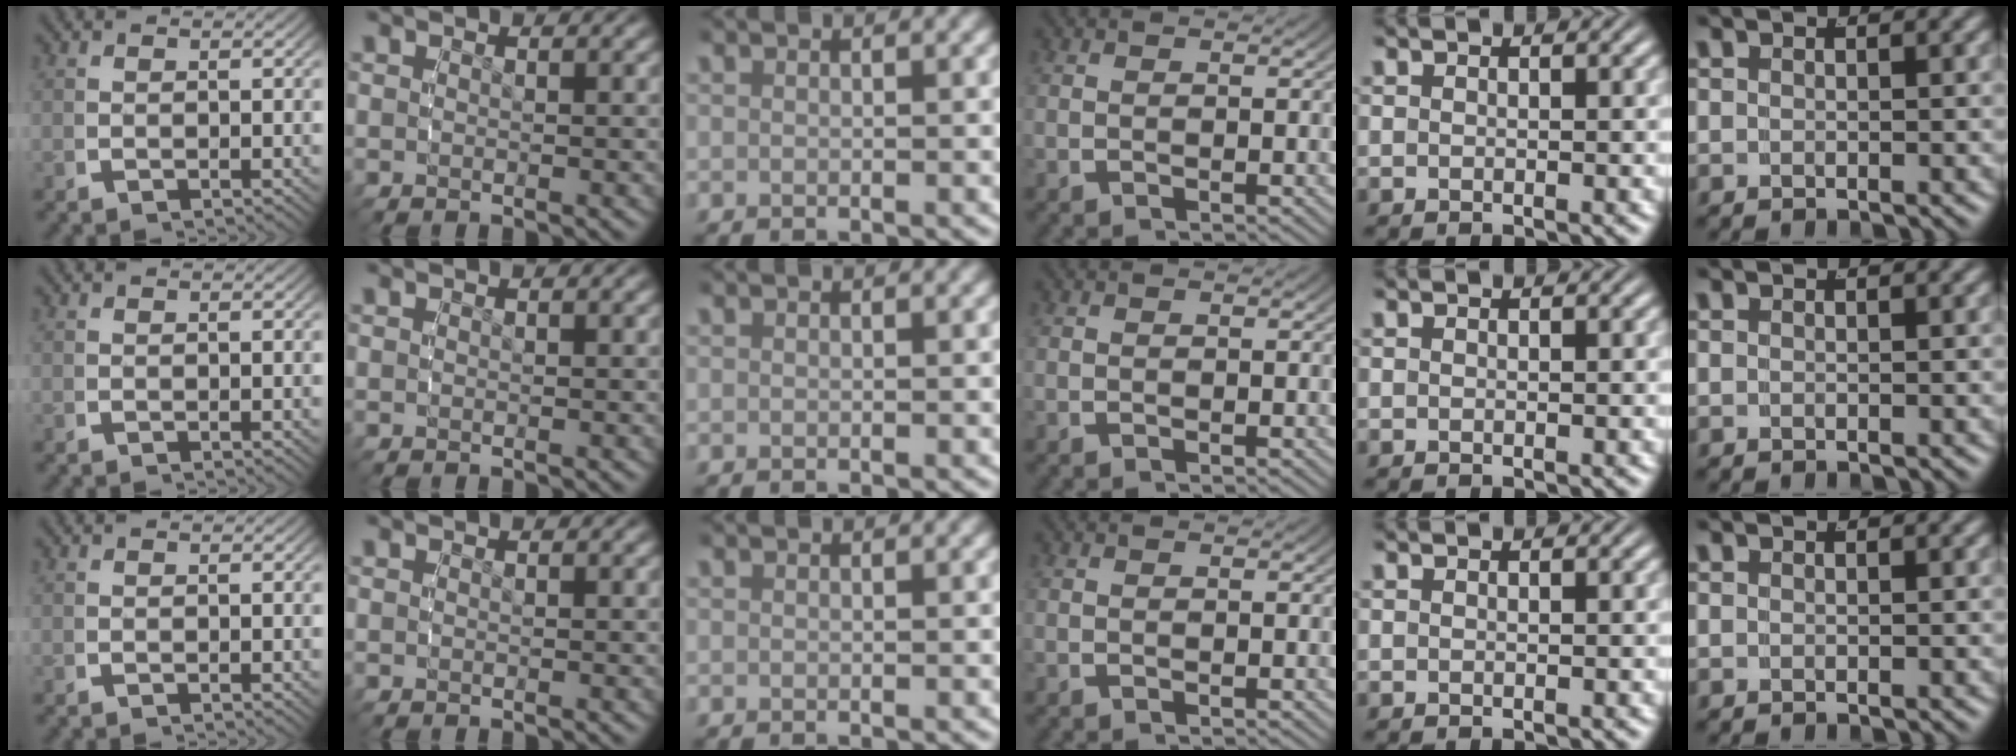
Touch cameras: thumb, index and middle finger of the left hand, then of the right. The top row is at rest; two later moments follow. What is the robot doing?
{"motion": "reach", "object": "stress ball aka squeeze ball"}